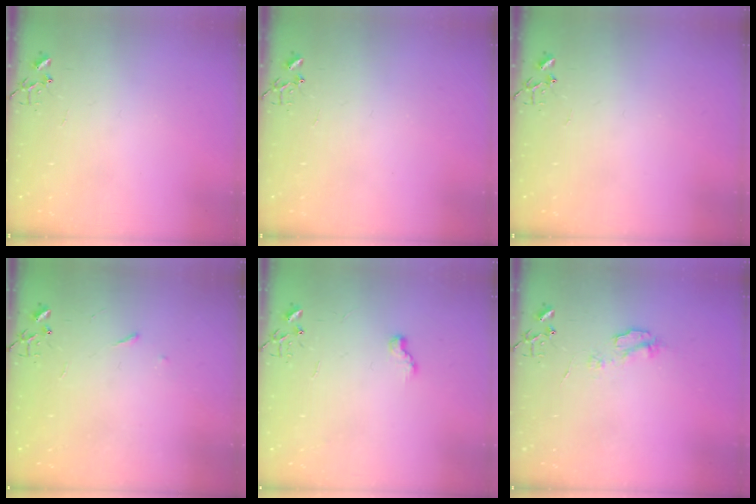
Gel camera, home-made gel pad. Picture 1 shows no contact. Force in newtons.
{"total": 0.0}
{"total": 0.0}
{"total": 2.9, "press": 2.8, "slide": 0.5}
{"total": 6.4, "press": 6.3, "slide": 0.6}
{"total": 5.1, "press": 5.0, "slide": 0.7}